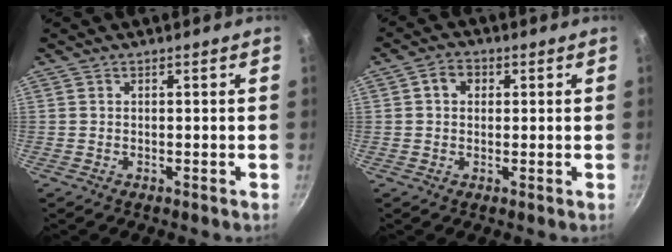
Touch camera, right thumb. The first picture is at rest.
{"total": 3.9, "force": [1.0, 3.1, 2.2], "torque": [-0.020, 0.006, 0.009]}